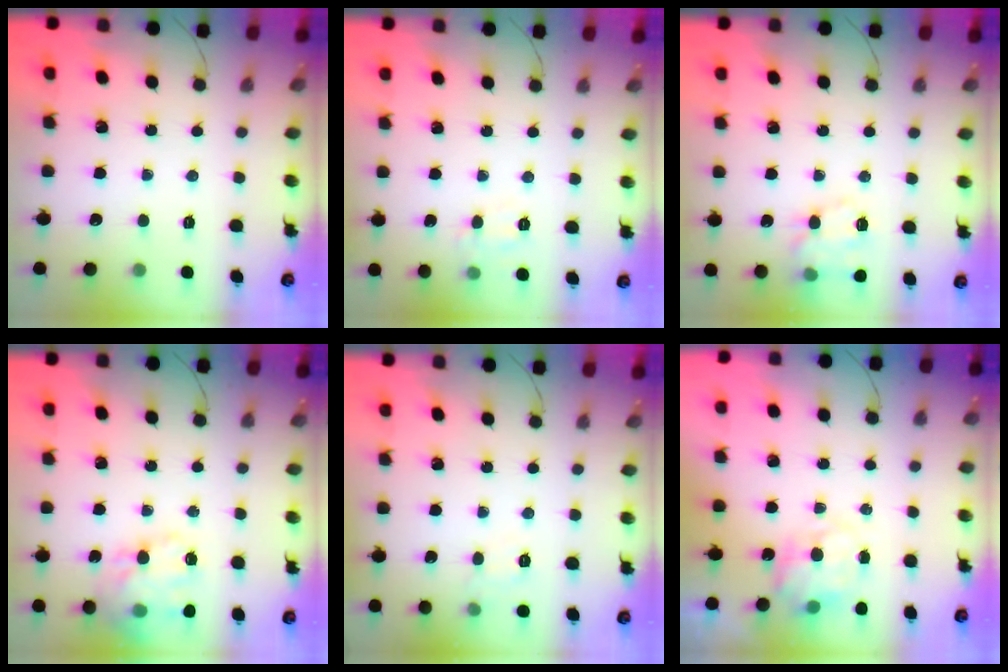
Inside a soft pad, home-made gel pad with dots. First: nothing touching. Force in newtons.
{"total": 6.3, "press": 6.1, "slide": 1.5}
{"total": 12.9, "press": 12.9, "slide": 1.0}
{"total": 18.1, "press": 17.8, "slide": 2.8}
{"total": 7.1, "press": 6.9, "slide": 1.5}
{"total": 9.1, "press": 9.0, "slide": 0.6}